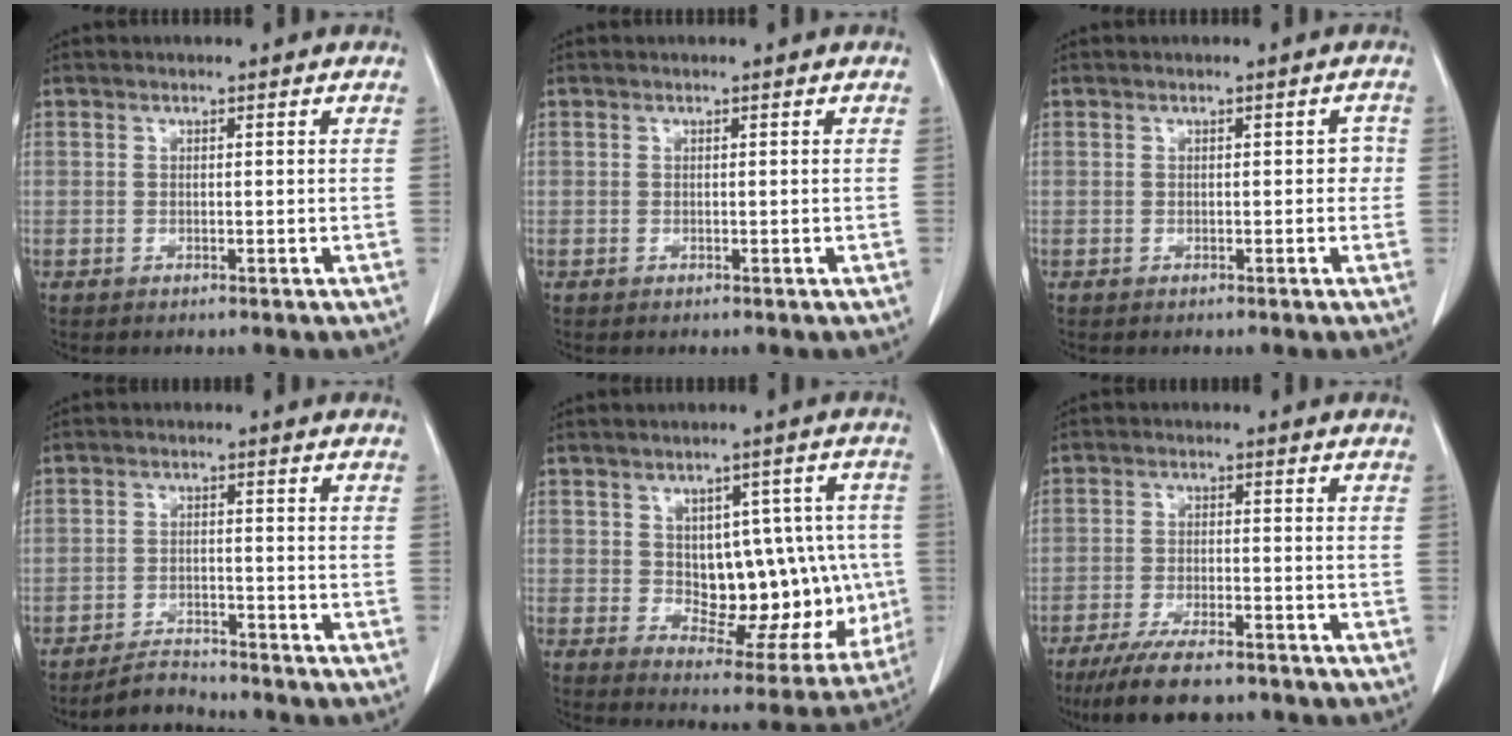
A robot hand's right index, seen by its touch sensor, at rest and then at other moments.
{"total": 0.0}
{"total": 1.7, "force": [-0.1, 1.1, 1.3], "torque": [-0.005, 0.010, -0.002]}
{"total": 3.9, "force": [-3.8, 0.6, 0.1], "torque": [-0.007, -0.011, -0.066]}
{"total": 15.5, "force": [0.1, 8.5, 13.0], "torque": [-0.167, 0.019, 0.028]}
{"total": 10.4, "force": [-8.3, 2.1, 5.8], "torque": [-0.097, -0.021, -0.133]}